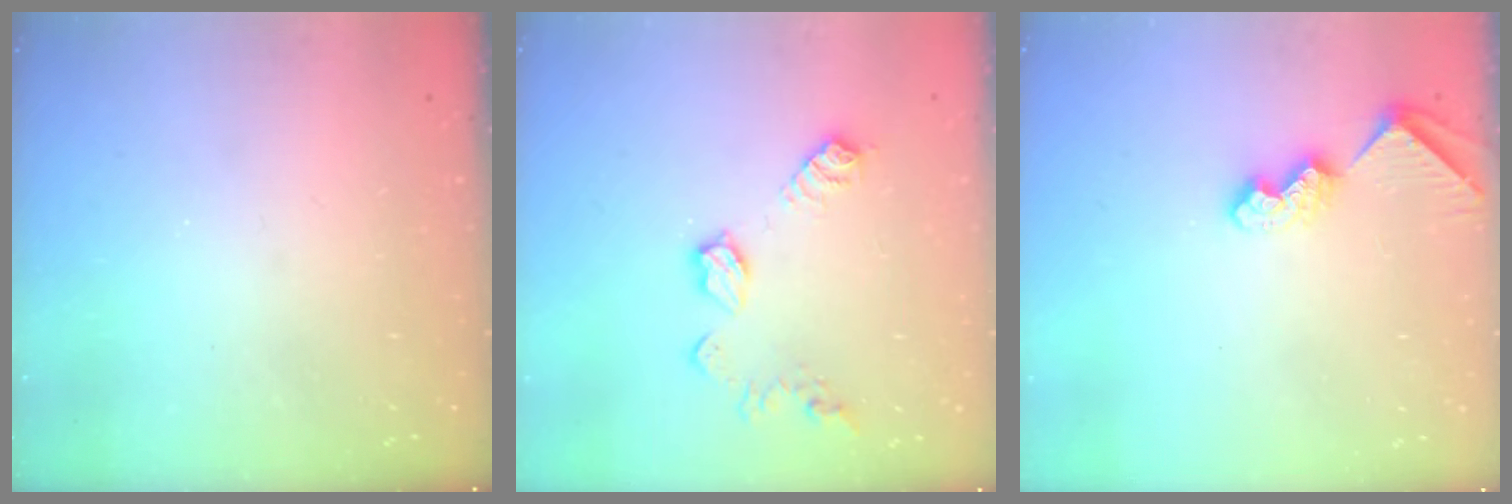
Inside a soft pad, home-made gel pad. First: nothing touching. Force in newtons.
{"total": 10.0, "press": 10.0, "slide": 0.3}
{"total": 8.7, "press": 8.7, "slide": 0.7}